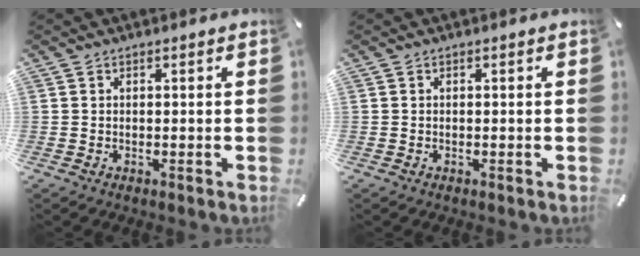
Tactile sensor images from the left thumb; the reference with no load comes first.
{"total": 0.0}